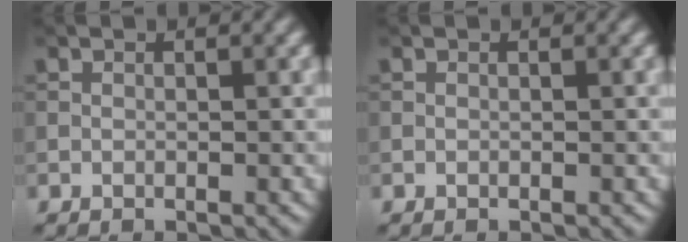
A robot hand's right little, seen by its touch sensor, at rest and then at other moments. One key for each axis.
{"total": 0.0}